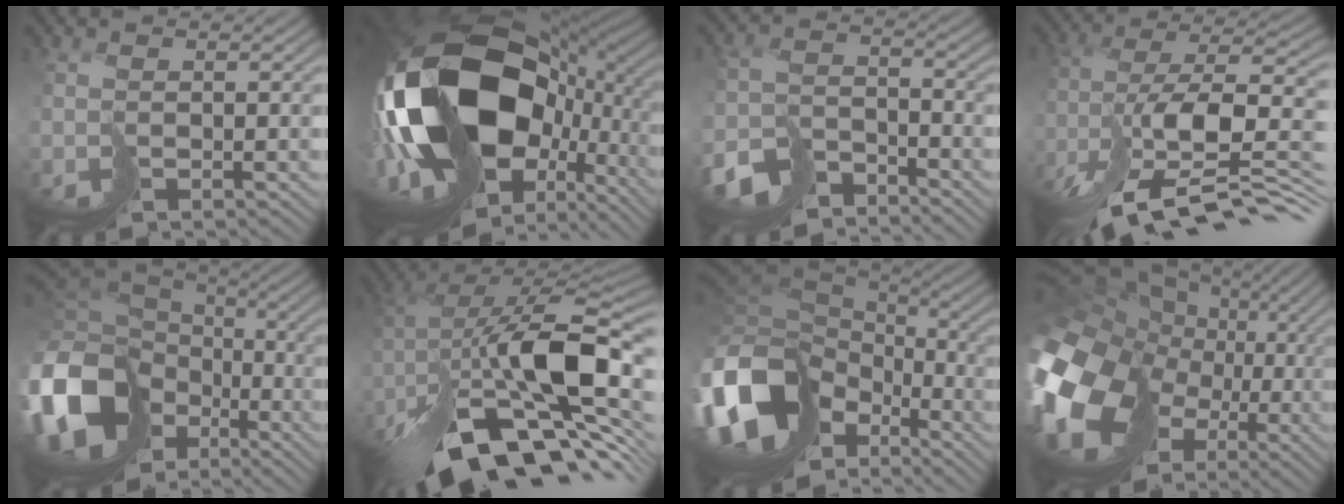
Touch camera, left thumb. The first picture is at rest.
{"total": 22.1, "force": [-0.6, 13.9, 17.2], "torque": [-0.349, -0.062, 0.016]}
{"total": 7.1, "force": [-6.2, 2.6, 2.0], "torque": [-0.034, -0.003, -0.124]}
{"total": 13.4, "force": [-7.0, 5.1, 10.2], "torque": [-0.194, 0.012, -0.120]}
{"total": 20.5, "force": [-6.7, 15.4, 11.8], "torque": [-0.317, -0.051, -0.080]}
{"total": 16.6, "force": [-6.6, 8.1, 12.9], "torque": [-0.236, -0.010, -0.098]}
{"total": 18.7, "force": [-6.0, 13.6, 11.3], "torque": [-0.304, -0.040, -0.098]}
{"total": 20.4, "force": [-1.8, 16.9, 11.2], "torque": [-0.314, -0.034, -0.018]}